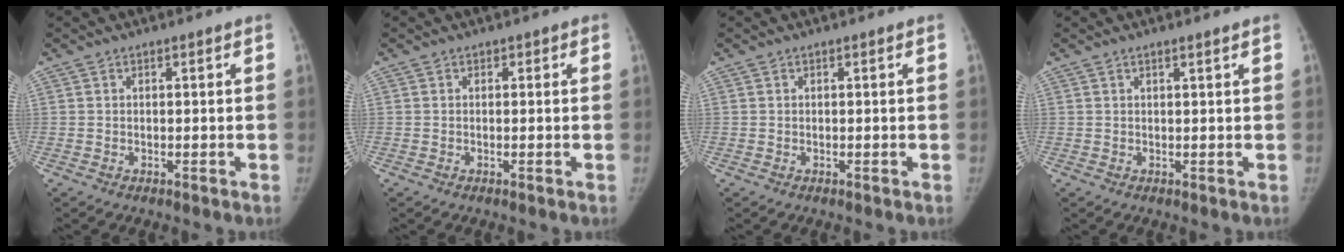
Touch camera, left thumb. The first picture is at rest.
{"total": 0.6, "force": [0.2, 0.5, 0.2], "torque": [0.007, 0.000, 0.000]}
{"total": 0.0}
{"total": 1.2, "force": [0.8, -0.1, 0.9], "torque": [-0.015, -0.002, 0.015]}